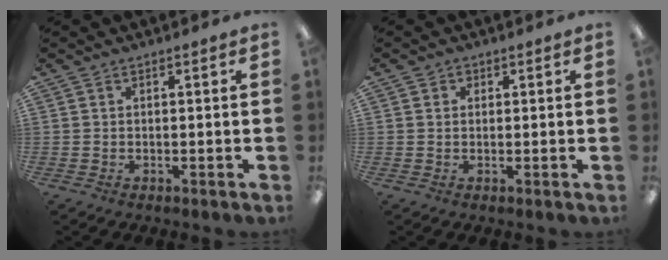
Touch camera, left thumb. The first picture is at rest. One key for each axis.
{"total": 1.2, "fx": 0.3, "fy": 1.1, "fz": 0.2, "tx": -0.005, "ty": 0.006, "tz": 0.003}